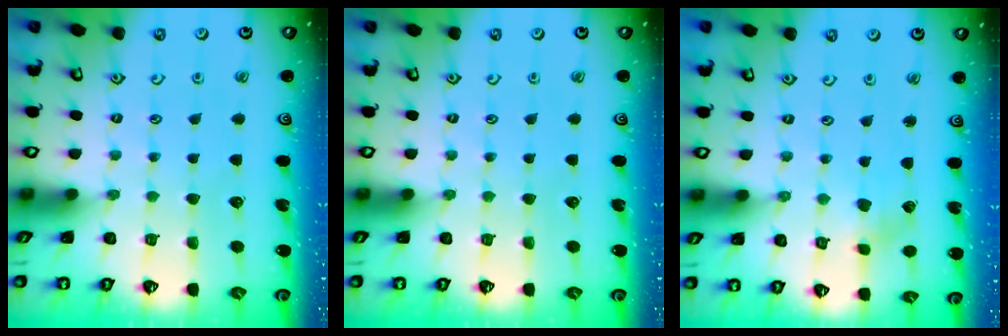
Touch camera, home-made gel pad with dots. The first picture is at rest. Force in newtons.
{"total": 0.0}
{"total": 3.8, "press": 3.8, "slide": 0.4}